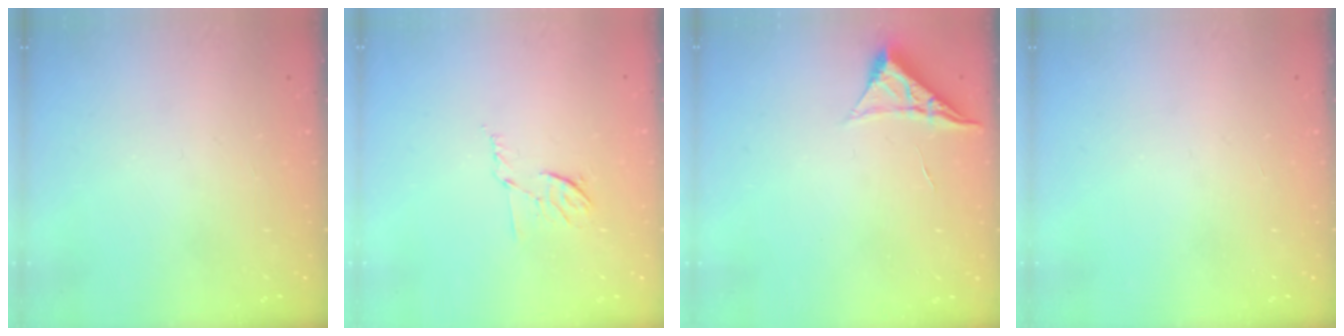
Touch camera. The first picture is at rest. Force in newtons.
{"total": 5.9, "press": 5.9, "slide": 1.0}
{"total": 4.7, "press": 4.7, "slide": 0.7}
{"total": 0.0}